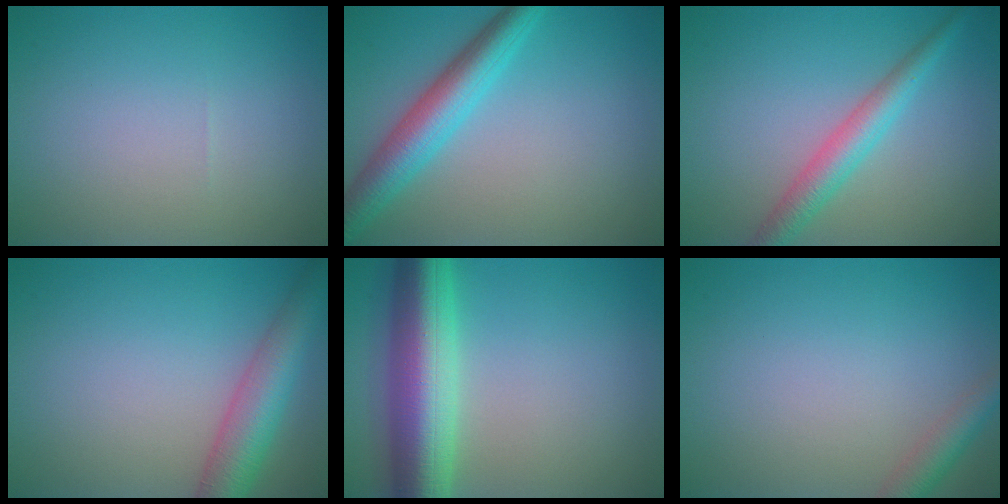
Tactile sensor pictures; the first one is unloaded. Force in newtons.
{"total": 5.1, "press": 5.1, "slide": 0.2}
{"total": 3.5, "press": 3.5, "slide": 0.1}
{"total": 5.7, "press": 5.7, "slide": 0.2}
{"total": 9.5, "press": 9.5, "slide": 0.2}
{"total": 2.4, "press": 2.4, "slide": 0.2}